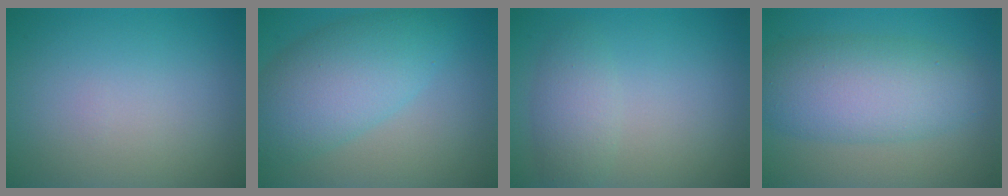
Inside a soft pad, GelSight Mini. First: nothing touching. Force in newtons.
{"total": 7.2, "press": 7.2, "slide": 0.2}
{"total": 2.5, "press": 2.5, "slide": 0.1}
{"total": 7.2, "press": 7.2, "slide": 0.1}